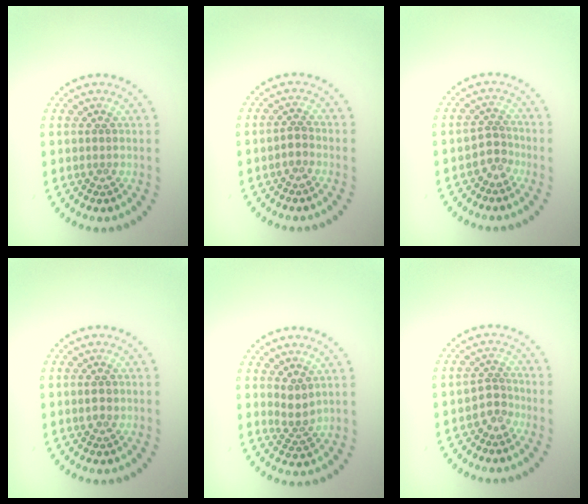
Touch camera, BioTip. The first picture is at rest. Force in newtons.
{"total": 1.1, "press": 1.0, "slide": 0.6}
{"total": 1.8, "press": 1.3, "slide": 1.3}
{"total": 1.1, "press": 1.1, "slide": 0.2}
{"total": 1.8, "press": 1.4, "slide": 1.2}
{"total": 1.8, "press": 1.3, "slide": 1.3}